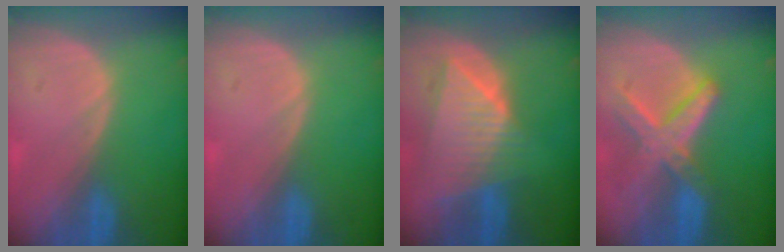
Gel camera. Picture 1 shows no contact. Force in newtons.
{"total": 0.0}
{"total": 9.0, "press": 7.9, "slide": 4.3}
{"total": 8.2, "press": 7.1, "slide": 4.1}